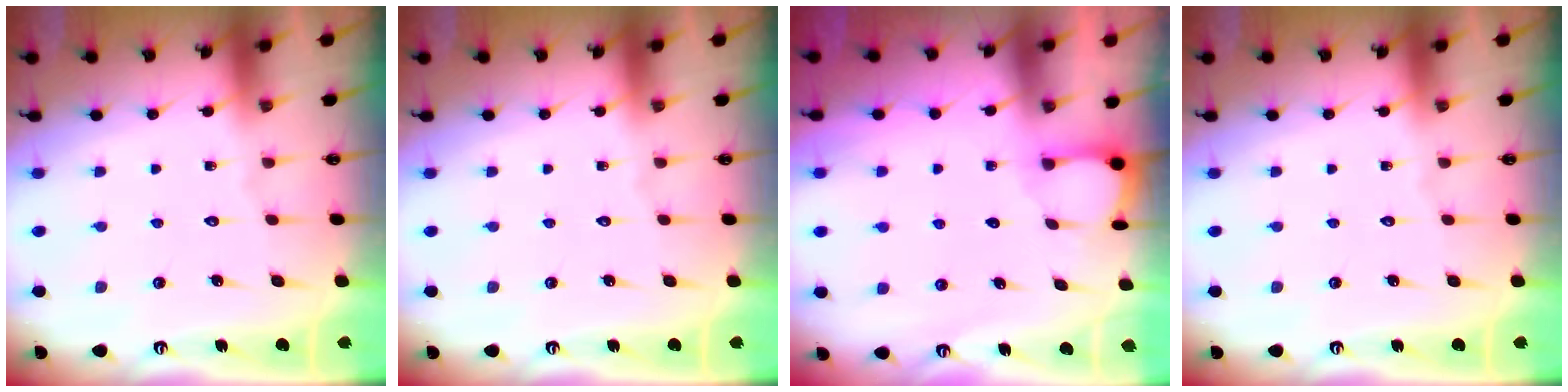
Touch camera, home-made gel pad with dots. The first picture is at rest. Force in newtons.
{"total": 0.0}
{"total": 2.0, "press": 2.0, "slide": 0.2}
{"total": 0.0}